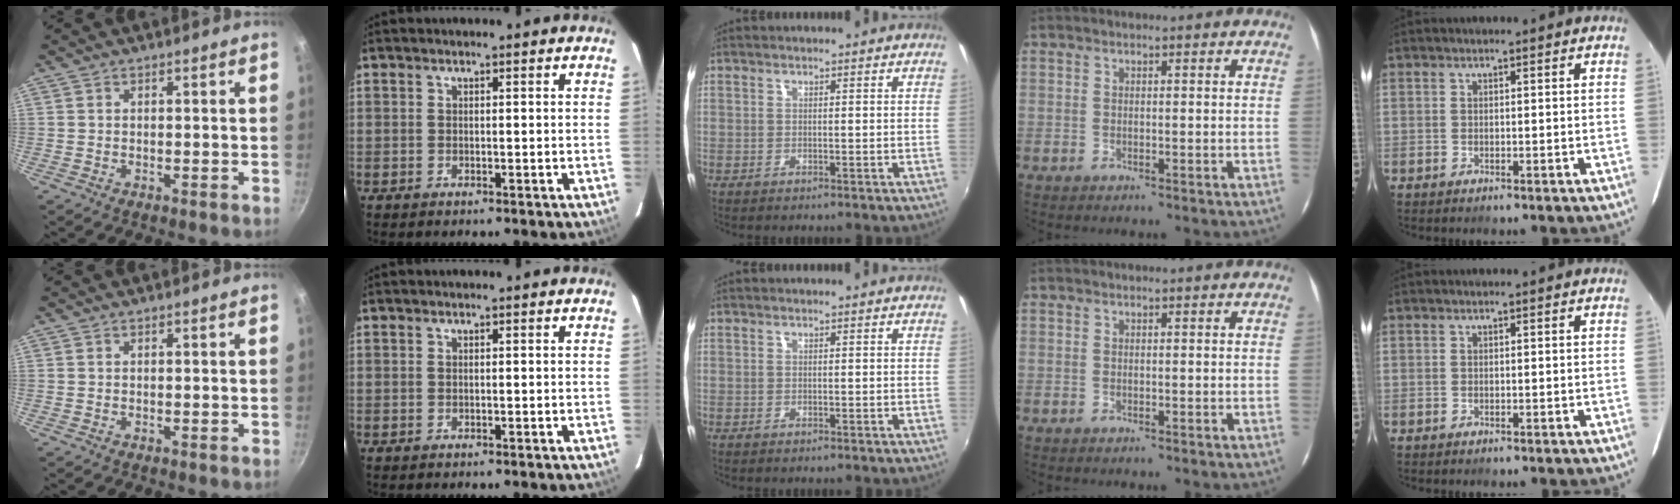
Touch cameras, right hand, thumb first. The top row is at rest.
{}